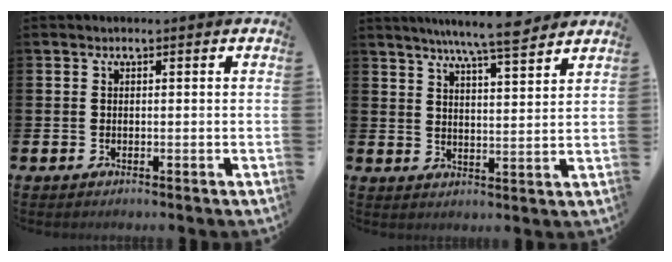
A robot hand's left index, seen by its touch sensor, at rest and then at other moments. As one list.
[{"total": 7.2, "force": [6.7, -0.2, 2.7], "torque": [-0.060, -0.032, 0.118]}]